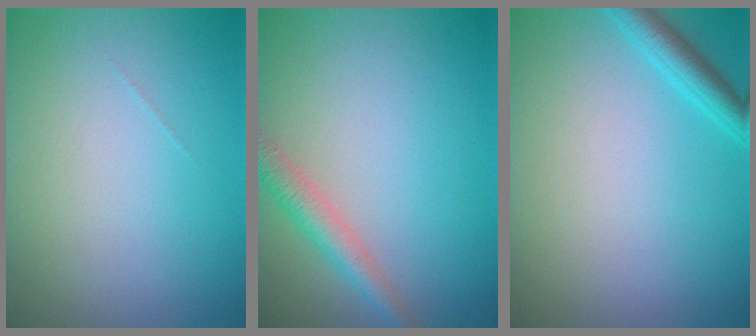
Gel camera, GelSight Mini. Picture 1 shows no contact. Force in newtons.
{"total": 2.8, "press": 2.8, "slide": 0.1}
{"total": 2.3, "press": 2.3, "slide": 0.1}